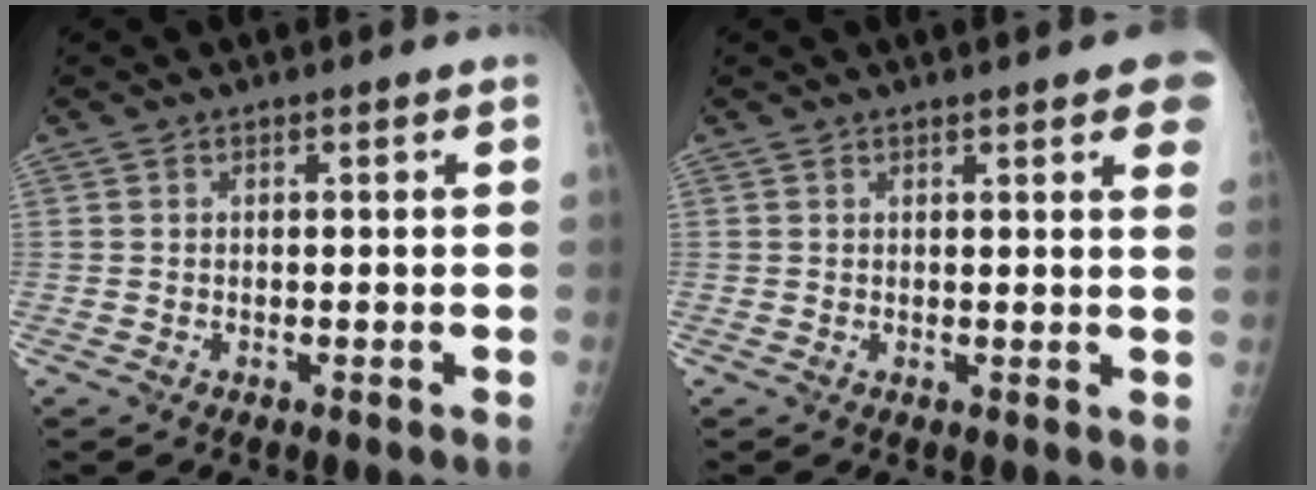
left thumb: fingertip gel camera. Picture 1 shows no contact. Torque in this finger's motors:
{"motor_torque": [1.99, 1.48, 1.03, -0.41, 0.01]}